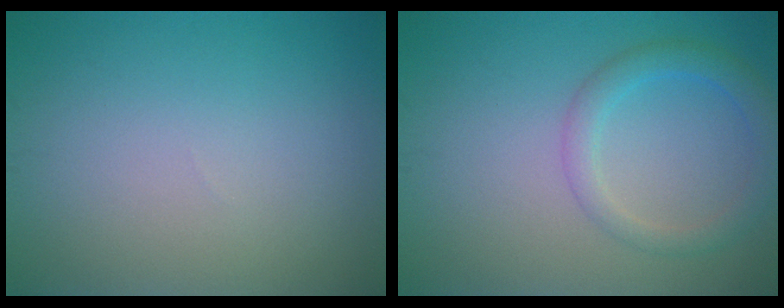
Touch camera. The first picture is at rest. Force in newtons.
{"total": 2.8, "press": 2.8, "slide": 0.2}